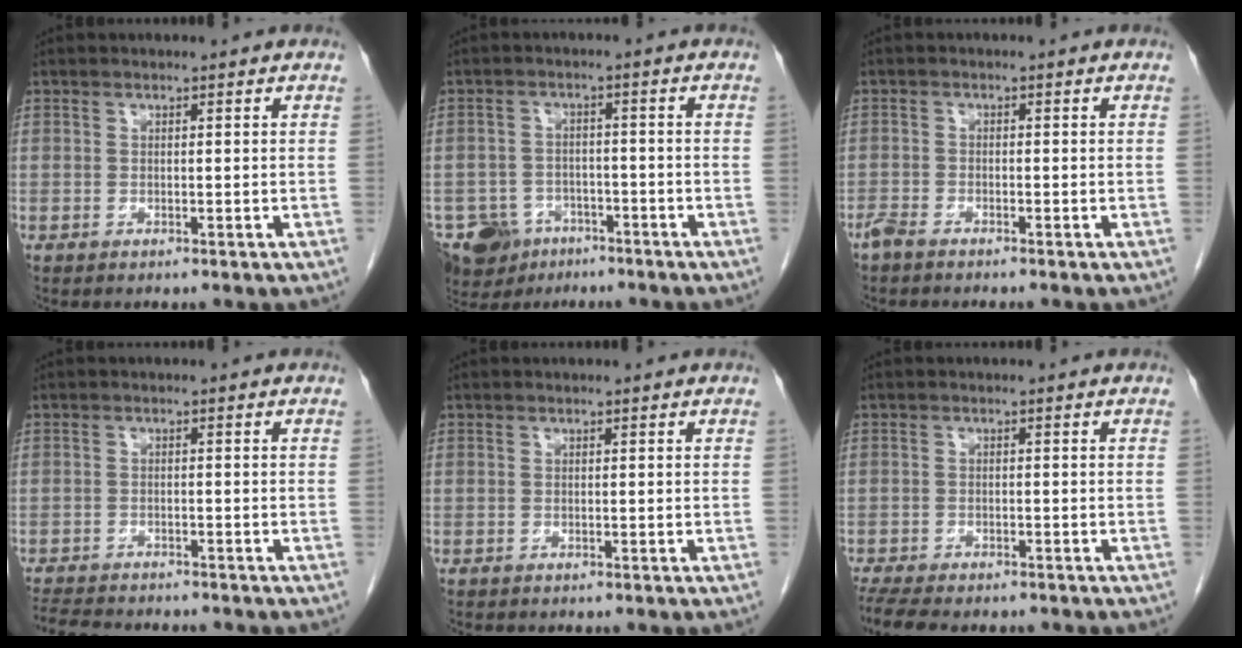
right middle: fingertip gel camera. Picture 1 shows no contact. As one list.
[{"total": 8.7, "force": [-6.1, 5.8, 2.4], "torque": [-0.052, -0.003, -0.096]}, {"total": 2.5, "force": [-2.2, 0.3, 1.1], "torque": [-0.022, -0.004, -0.040]}, {"total": 9.0, "force": [-8.2, 1.8, 3.3], "torque": [-0.057, -0.008, -0.121]}, {"total": 0.0}, {"total": 10.5, "force": [-8.7, 3.1, 4.9], "torque": [-0.089, -0.005, -0.125]}]